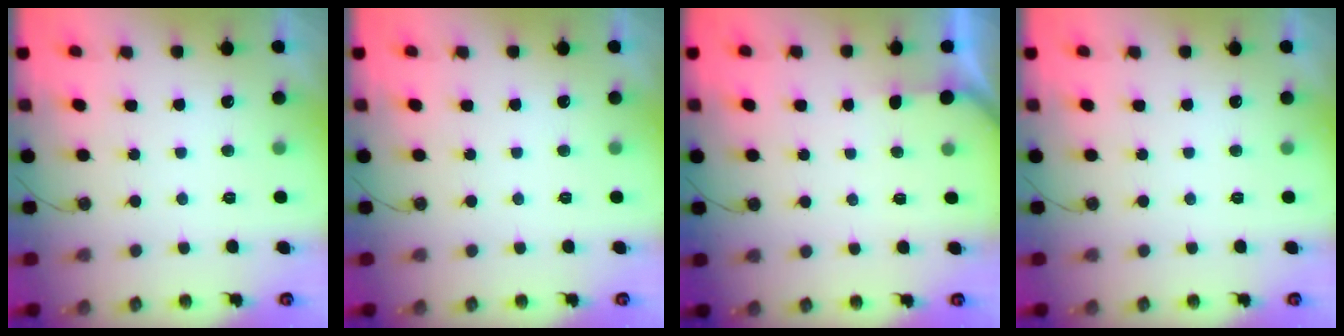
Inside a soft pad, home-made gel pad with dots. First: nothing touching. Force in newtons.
{"total": 0.0}
{"total": 1.9, "press": 1.9, "slide": 0.2}
{"total": 0.0}